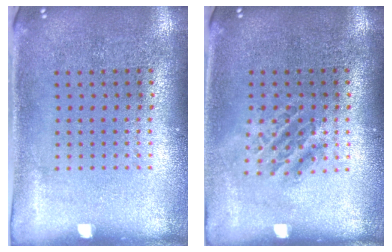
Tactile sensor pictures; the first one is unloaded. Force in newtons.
{"total": 1.2, "press": 1.0, "slide": 0.5}